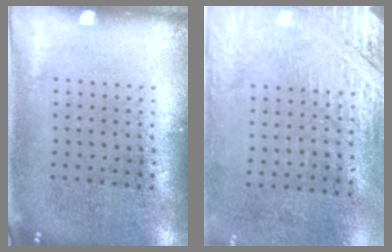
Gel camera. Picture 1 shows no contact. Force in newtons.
{"total": 2.7, "press": 2.4, "slide": 1.2}